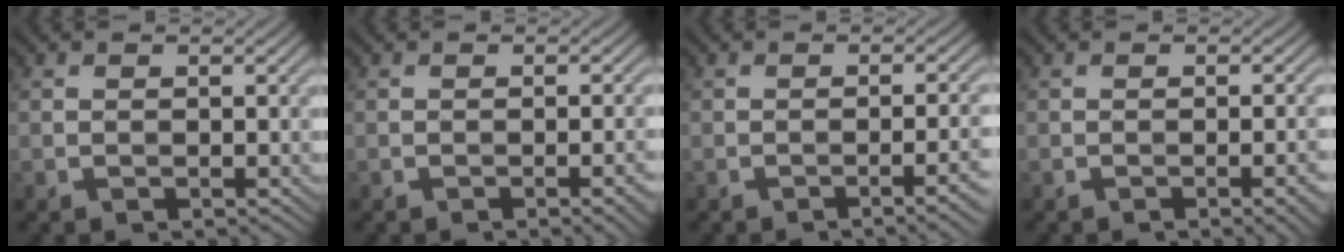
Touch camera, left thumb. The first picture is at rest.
{"total": 2.8, "force": [-1.1, 0.5, 2.5], "torque": [-0.030, 0.007, -0.019]}
{"total": 4.5, "force": [-1.9, 1.0, 4.0], "torque": [-0.046, 0.011, -0.030]}
{"total": 3.3, "force": [-1.3, 0.7, 3.0], "torque": [-0.035, 0.008, -0.020]}